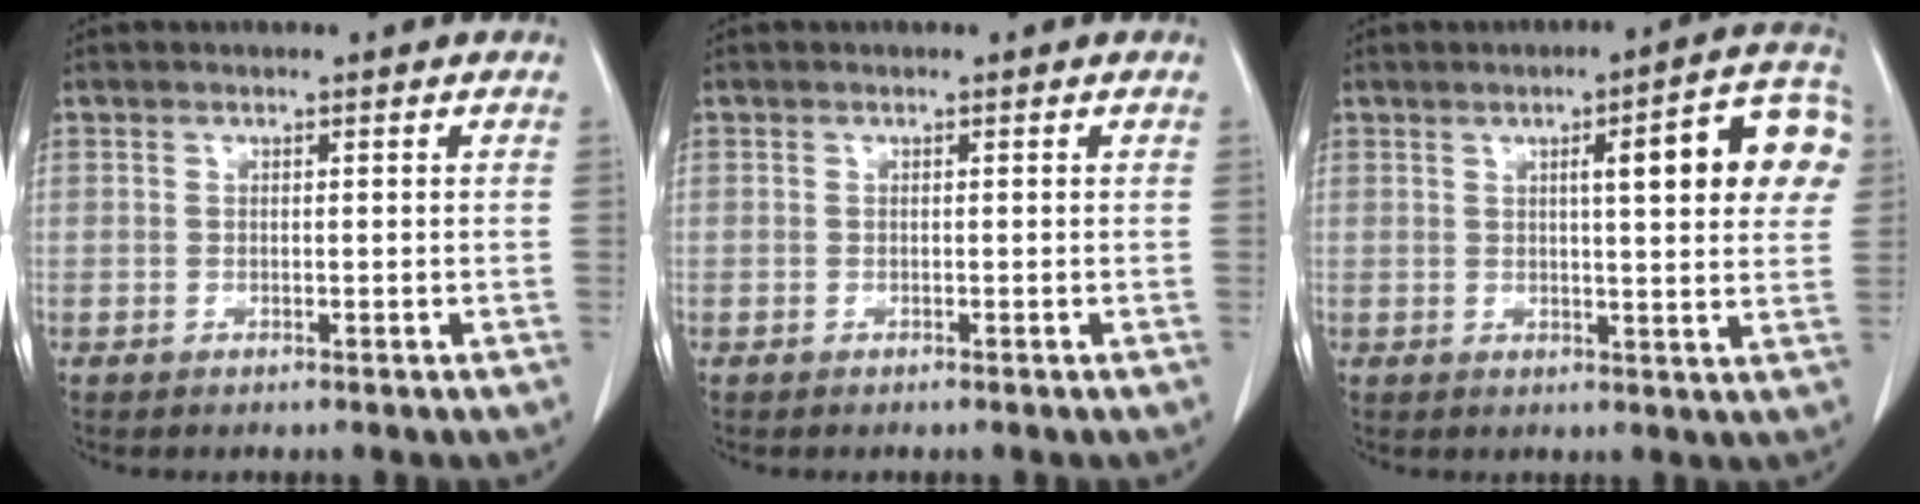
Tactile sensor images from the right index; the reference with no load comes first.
{"total": 0.0}
{"total": 12.1, "force": [3.2, 1.9, 11.5], "torque": [-0.137, 0.023, 0.031]}